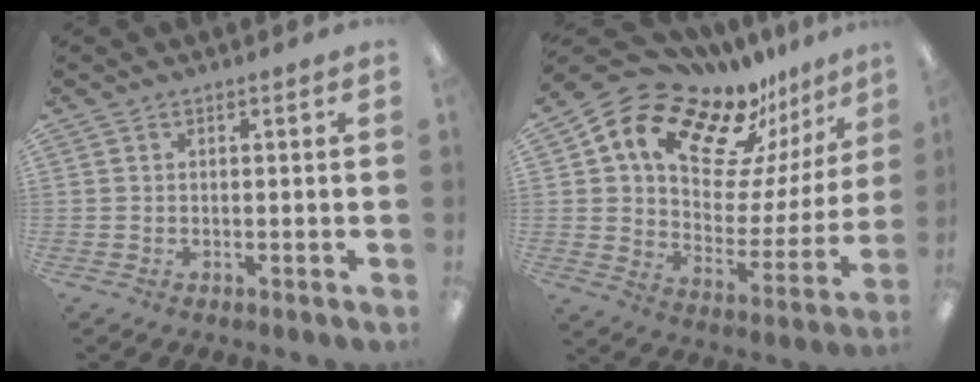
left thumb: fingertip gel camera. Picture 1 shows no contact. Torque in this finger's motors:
{"motor_torque": [1.36, 1.42, 1.39, -1.38, 0.28]}